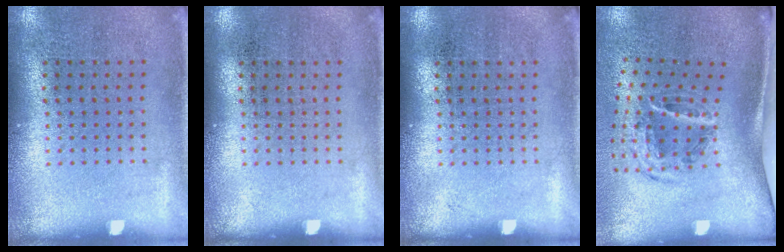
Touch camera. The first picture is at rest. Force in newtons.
{"total": 0.0}
{"total": 0.0}
{"total": 2.1, "press": 1.2, "slide": 1.7}